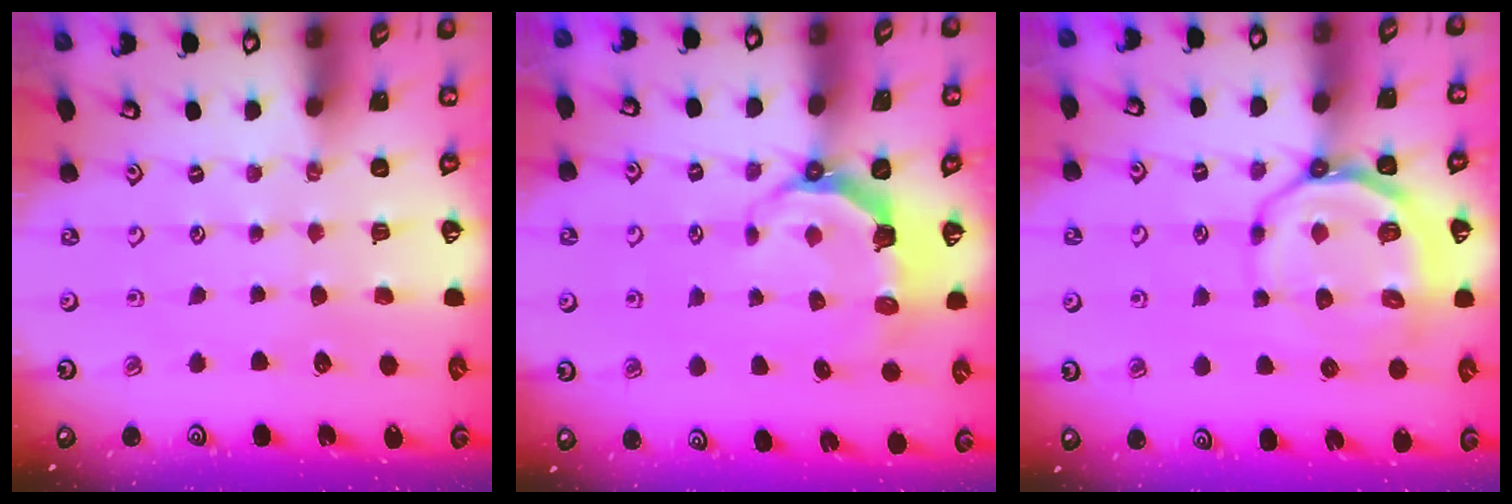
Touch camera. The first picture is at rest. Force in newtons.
{"total": 5.3, "press": 3.5, "slide": 4.0}
{"total": 11.7, "press": 11.4, "slide": 2.9}